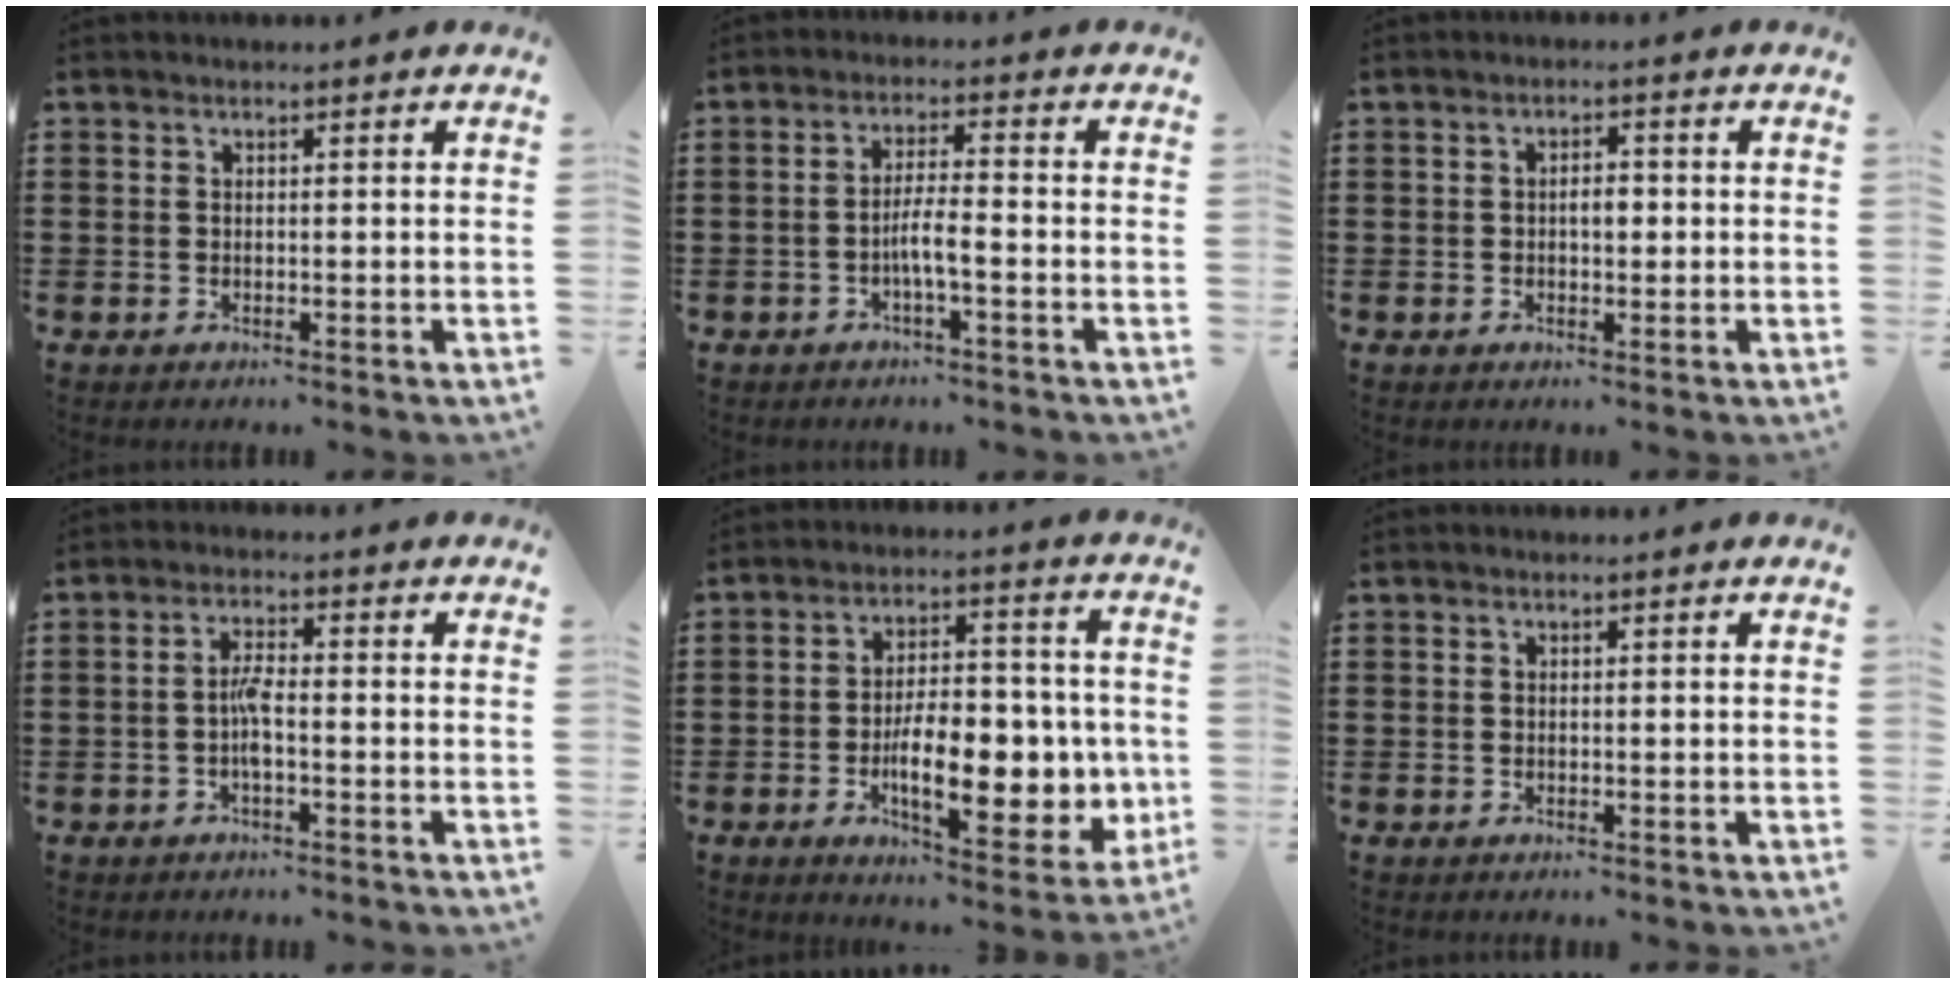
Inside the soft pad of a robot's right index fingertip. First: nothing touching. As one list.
[{"total": 3.8, "force": [-1.5, 0.4, 3.5], "torque": [-0.069, -0.002, -0.031]}, {"total": 2.3, "force": [-0.1, 1.1, 2.1], "torque": [-0.039, 0.004, -0.004]}, {"total": 3.1, "force": [-0.9, 0.5, 2.9], "torque": [-0.069, -0.004, -0.021]}, {"total": 12.4, "force": [-3.0, 5.8, 10.5], "torque": [-0.163, -0.006, -0.052]}, {"total": 0.0}]